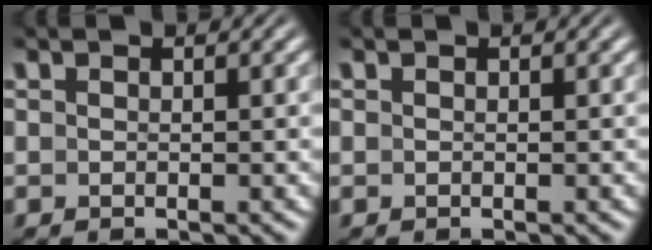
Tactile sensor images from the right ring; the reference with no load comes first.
{"total": 0.0}